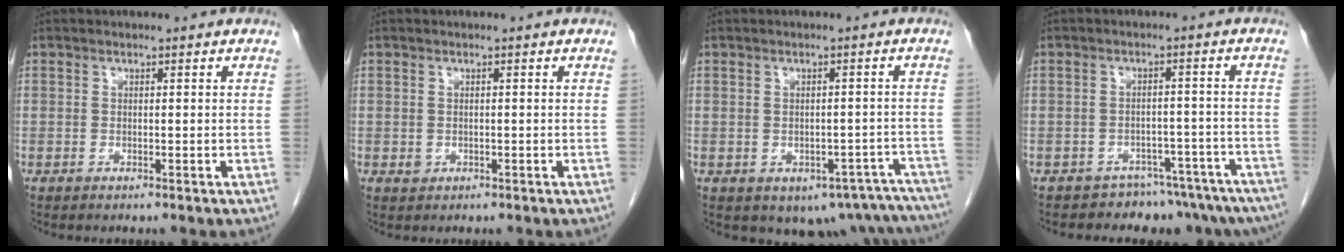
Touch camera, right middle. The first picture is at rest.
{"total": 0.9, "force": [-0.2, 0.8, 0.3], "torque": [-0.005, 0.002, 0.000]}
{"total": 12.0, "force": [-9.3, 6.4, 3.9], "torque": [-0.021, 0.025, -0.099]}
{"total": 10.9, "force": [-10.0, 4.4, 0.8], "torque": [0.013, 0.039, -0.113]}